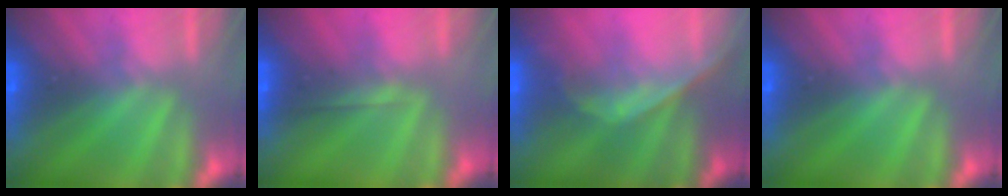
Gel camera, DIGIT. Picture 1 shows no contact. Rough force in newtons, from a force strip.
{"total": 2.0}
{"total": 1.1}
{"total": 0.0}